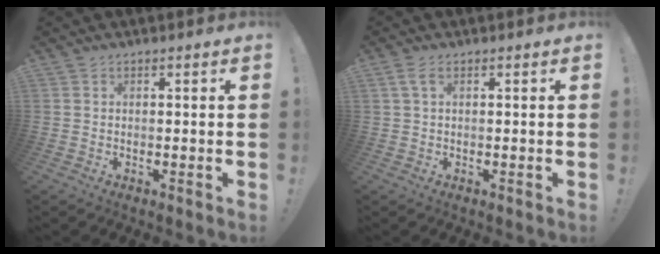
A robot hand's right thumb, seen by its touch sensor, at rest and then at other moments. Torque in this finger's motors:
{"motor_torque": [0.09, 0.11, 0.64, 0.21, 0.21]}